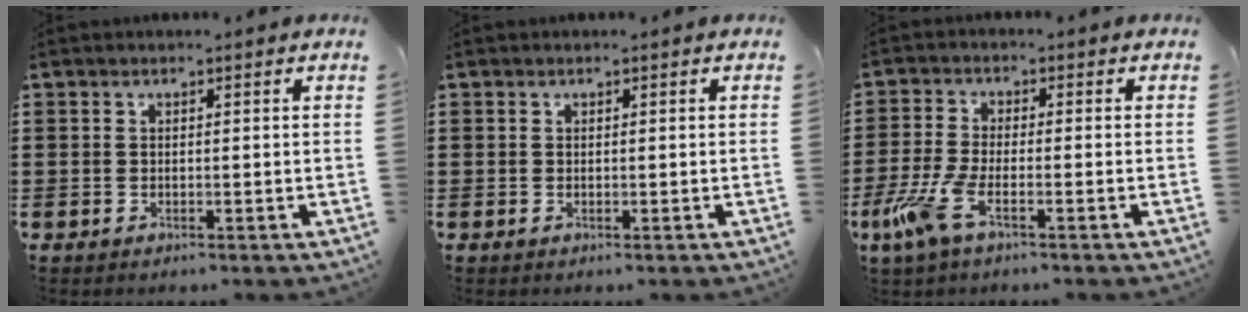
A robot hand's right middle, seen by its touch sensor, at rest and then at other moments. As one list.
[{"total": 0.0}, {"total": 6.3, "force": [-3.1, 2.0, 5.2], "torque": [-0.133, -0.016, -0.062]}]